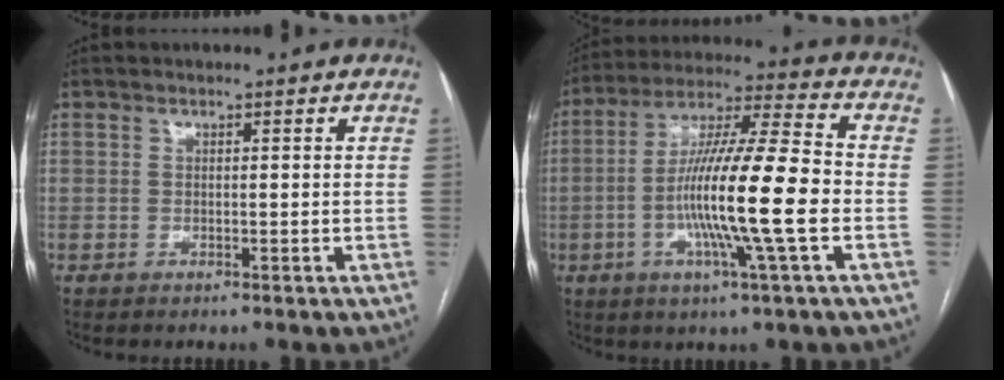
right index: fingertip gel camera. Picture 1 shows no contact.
{"total": 16.4, "force": [-3.4, -0.1, 16.0], "torque": [-0.290, -0.003, -0.068]}